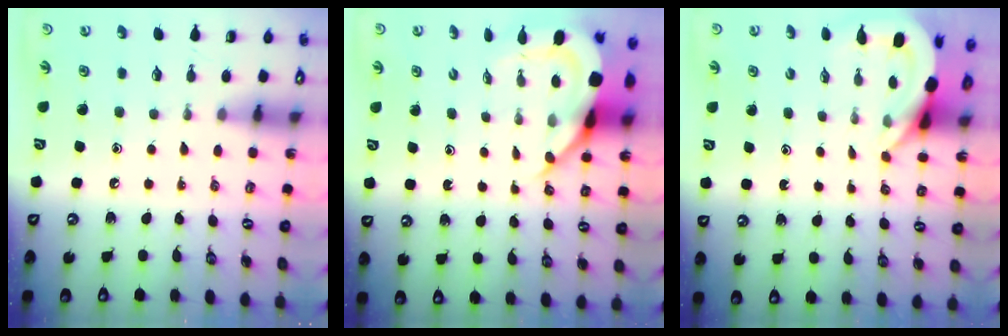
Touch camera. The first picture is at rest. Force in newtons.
{"total": 8.3, "press": 8.2, "slide": 1.0}
{"total": 4.6, "press": 4.6, "slide": 0.3}